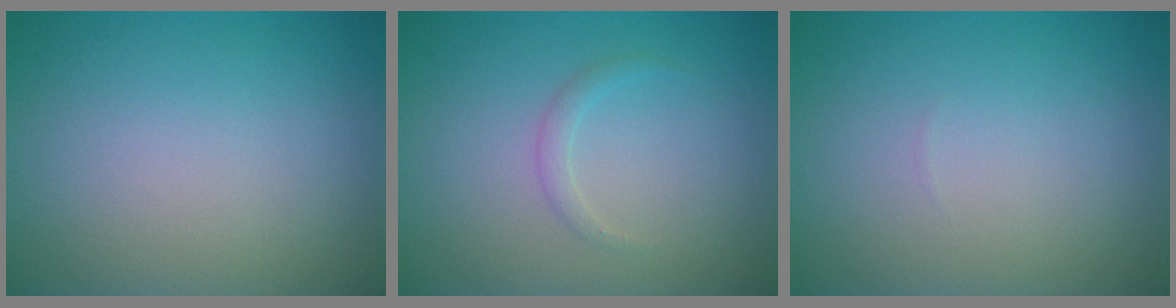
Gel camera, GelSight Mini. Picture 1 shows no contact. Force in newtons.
{"total": 1.0, "press": 1.0, "slide": 0.1}
{"total": 0.0}